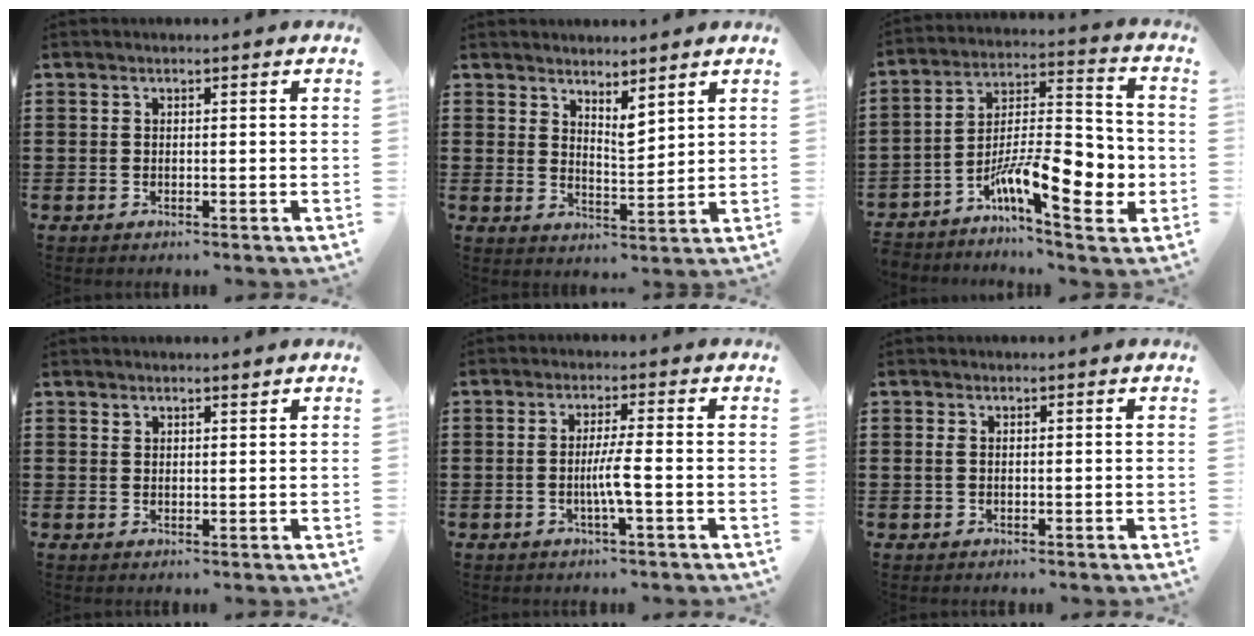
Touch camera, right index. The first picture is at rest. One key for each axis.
{"total": 3.5, "fx": 3.2, "fy": 0.7, "fz": 1.2, "tx": -0.022, "ty": -0.008, "tz": 0.057}
{"total": 12.7, "fx": -5.8, "fy": 3.8, "fz": 10.7, "tx": -0.194, "ty": -0.001, "tz": -0.106}
{"total": 1.3, "fx": 1.2, "fy": 0.4, "fz": 0.2, "tx": -0.005, "ty": 0.002, "tz": 0.023}
{"total": 3.9, "fx": -1.0, "fy": -0.2, "fz": 3.7, "tx": -0.066, "ty": -0.007, "tz": -0.020}
{"total": 0.8, "fx": 0.0, "fy": 0.3, "fz": 0.7, "tx": -0.016, "ty": 0.002, "tz": -0.001}